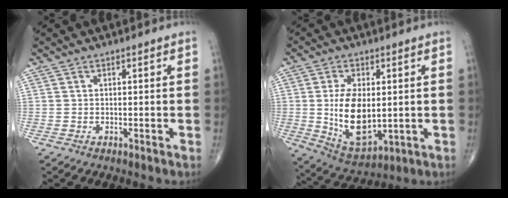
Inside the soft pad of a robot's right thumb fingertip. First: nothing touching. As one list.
[{"total": 13.5, "force": [0.2, 7.4, 11.3], "torque": [-0.190, -0.017, 0.020]}]